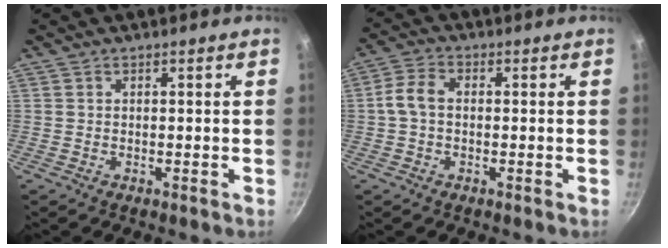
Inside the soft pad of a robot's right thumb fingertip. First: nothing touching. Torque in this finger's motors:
{"motor_torque": [-0.18, 0.22, 0.76, -0.17, 0.15]}